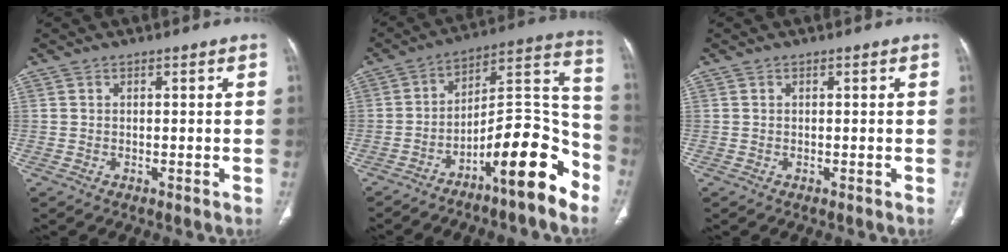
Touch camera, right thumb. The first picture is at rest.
{"total": 15.7, "force": [-9.7, 3.9, 11.8], "torque": [-0.151, 0.107, -0.157]}
{"total": 0.0}